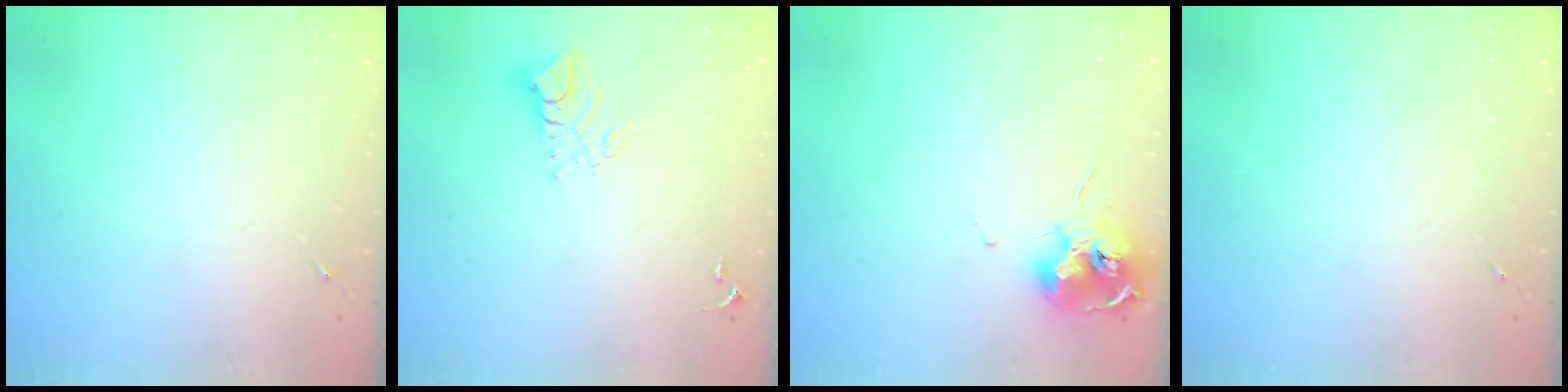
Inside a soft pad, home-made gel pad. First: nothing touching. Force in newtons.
{"total": 8.6, "press": 8.6, "slide": 0.8}
{"total": 12.1, "press": 12.0, "slide": 1.2}
{"total": 0.0}